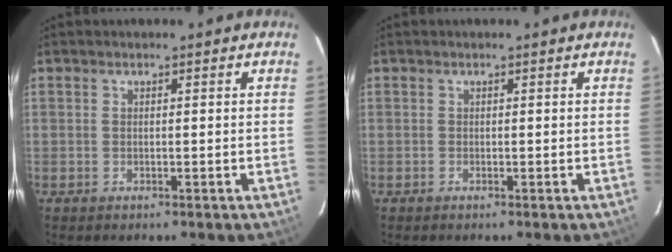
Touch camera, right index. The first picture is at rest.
{"total": 0.0}